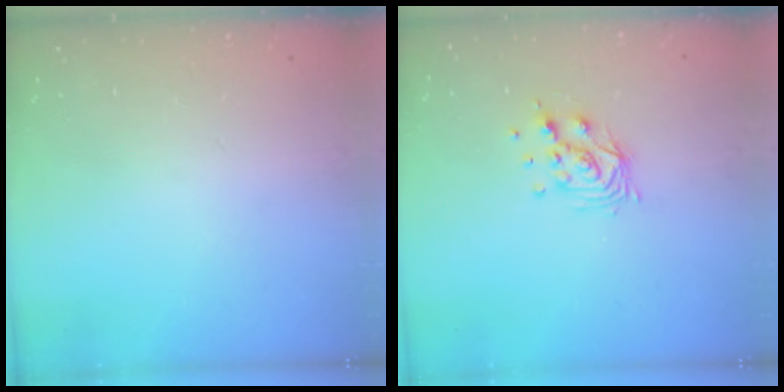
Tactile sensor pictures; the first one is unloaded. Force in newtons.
{"total": 9.5, "press": 9.4, "slide": 0.8}